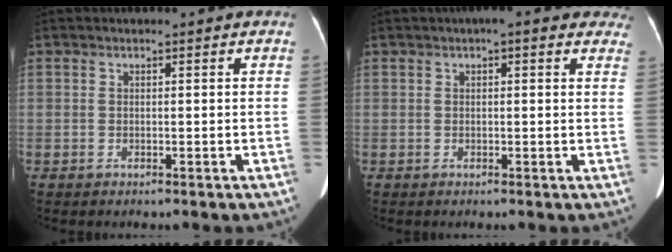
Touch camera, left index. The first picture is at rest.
{"total": 7.0, "force": [5.1, 2.0, 4.3], "torque": [-0.038, 0.019, 0.048]}